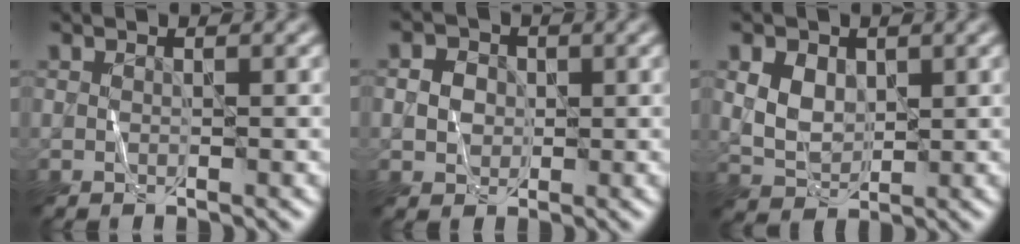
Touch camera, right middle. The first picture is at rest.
{"total": 2.4, "force": [0.3, 2.1, 1.1], "torque": [-0.022, 0.002, 0.004]}
{"total": 2.9, "force": [0.7, 2.2, 1.8], "torque": [-0.040, -0.003, 0.015]}